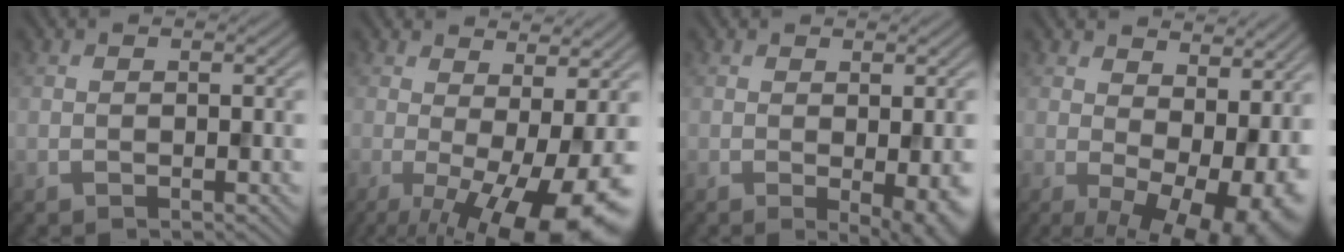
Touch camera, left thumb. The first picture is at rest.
{"total": 14.0, "force": [-3.6, 4.3, 12.8], "torque": [-0.181, -0.010, -0.041]}
{"total": 4.7, "force": [-0.8, 1.1, 4.5], "torque": [-0.061, -0.011, -0.006]}
{"total": 13.1, "force": [0.6, 7.1, 11.1], "torque": [-0.149, -0.025, 0.048]}